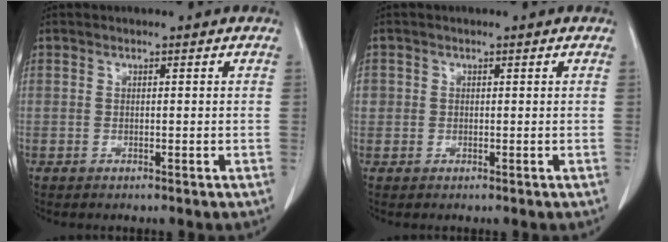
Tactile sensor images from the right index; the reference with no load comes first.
{"total": 1.1, "force": [0.2, 1.1, 0.1], "torque": [0.009, 0.002, 0.000]}